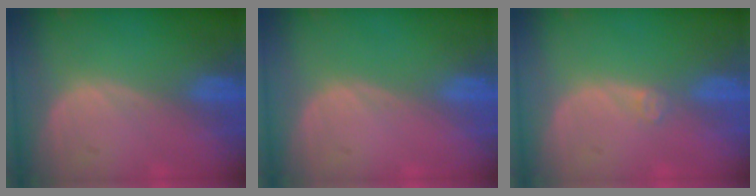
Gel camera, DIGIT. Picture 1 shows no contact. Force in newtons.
{"total": 0.0}
{"total": 1.3, "press": 1.1, "slide": 0.7}